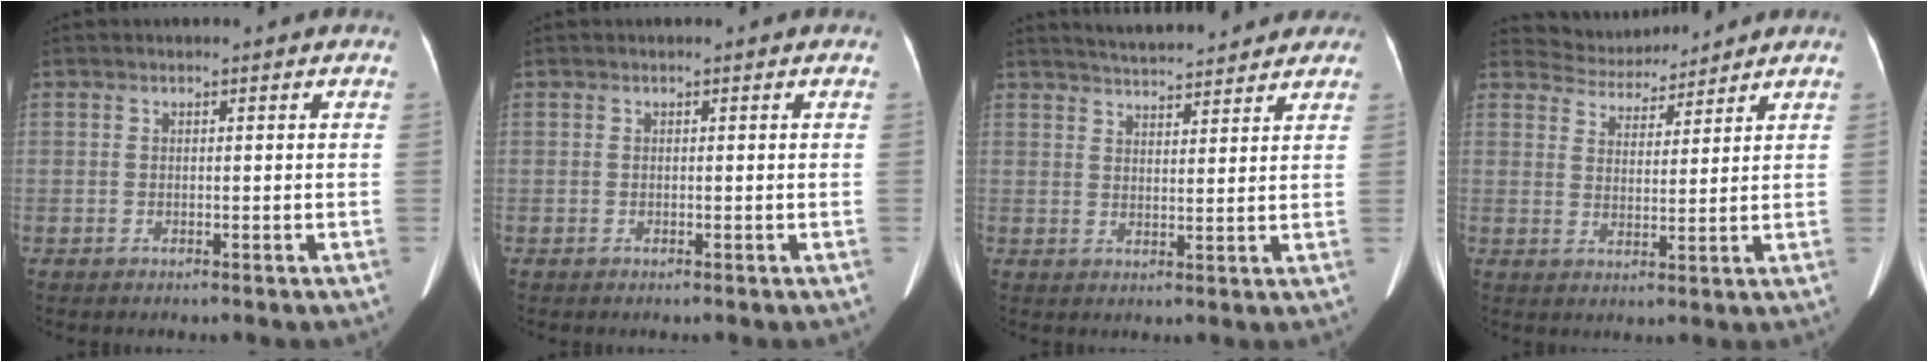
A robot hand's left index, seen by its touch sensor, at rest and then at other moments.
{"total": 0.0}
{"total": 10.3, "force": [9.4, 2.0, 3.7], "torque": [-0.046, 0.018, 0.122]}
{"total": 5.7, "force": [5.7, 0.8, -0.3], "torque": [-0.002, 0.015, 0.098]}